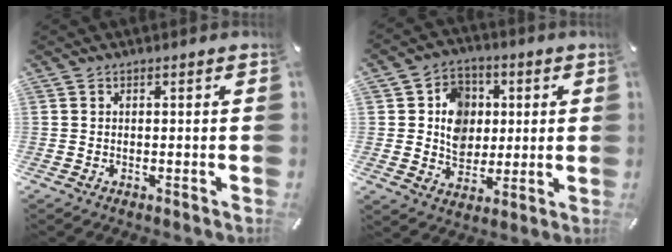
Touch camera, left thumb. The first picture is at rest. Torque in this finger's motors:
{"motor_torque": [1.36, 1.29, 0.83, -0.20, 0.28]}